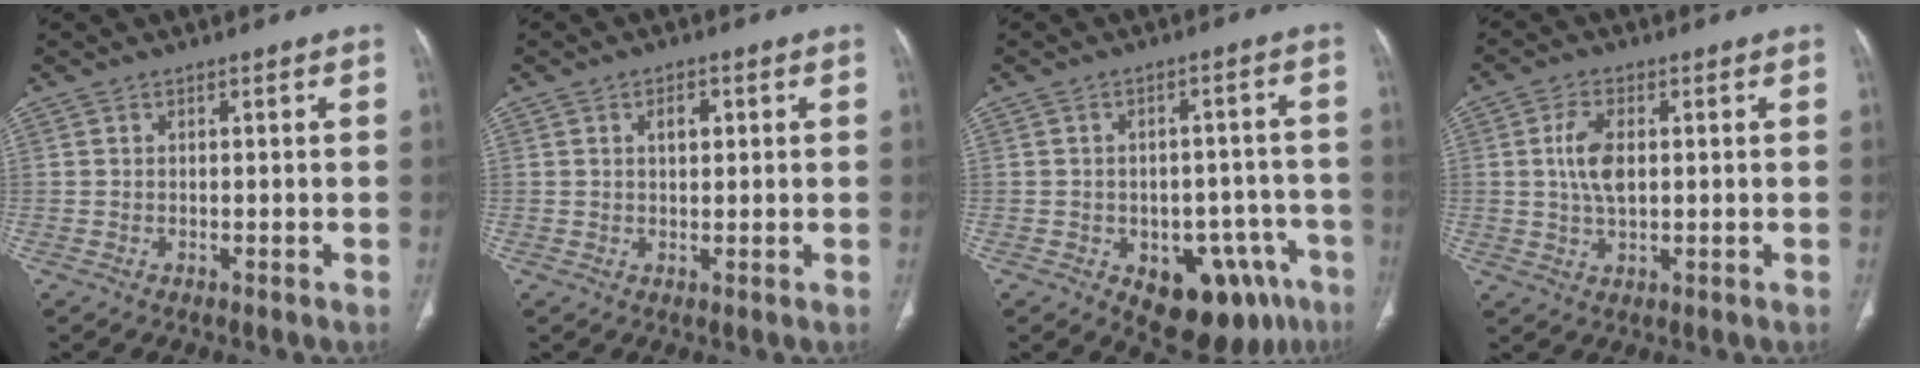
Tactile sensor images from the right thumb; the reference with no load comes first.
{"total": 2.9, "force": [0.9, 1.7, 2.2], "torque": [-0.026, -0.001, 0.013]}
{"total": 15.6, "force": [-7.3, 9.1, 10.3], "torque": [-0.088, 0.040, -0.082]}
{"total": 6.2, "force": [0.8, 3.3, 5.2], "torque": [-0.105, 0.001, 0.015]}